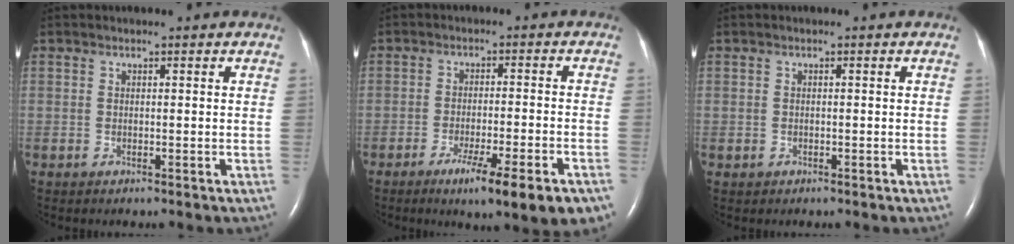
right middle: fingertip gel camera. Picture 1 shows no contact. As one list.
[{"total": 12.0, "force": [-7.6, 0.9, 9.3], "torque": [-0.097, -0.017, -0.105]}, {"total": 0.6, "force": [-0.2, 0.5, 0.1], "torque": [-0.004, 0.003, -0.002]}]